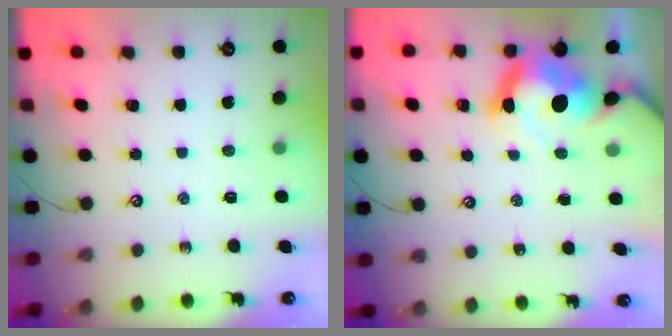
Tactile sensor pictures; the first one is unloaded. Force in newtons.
{"total": 12.2, "press": 12.2, "slide": 1.4}